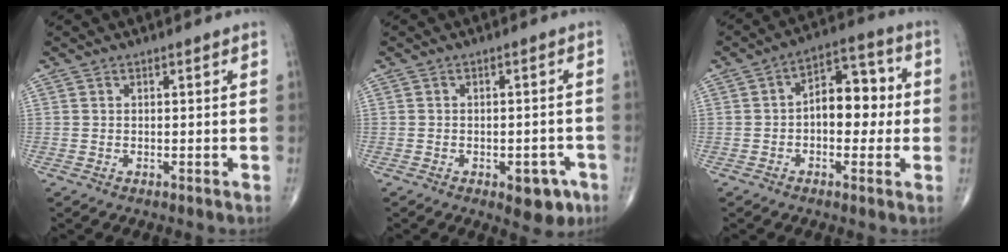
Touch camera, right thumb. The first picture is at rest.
{"total": 5.9, "force": [-2.9, 3.1, 4.2], "torque": [-0.027, 0.015, -0.031]}
{"total": 10.2, "force": [-0.1, 6.3, 8.0], "torque": [-0.081, 0.031, -0.012]}